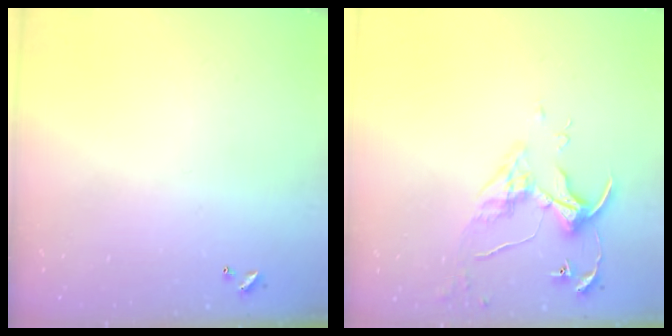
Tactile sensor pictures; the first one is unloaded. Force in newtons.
{"total": 5.0, "press": 5.0, "slide": 0.7}